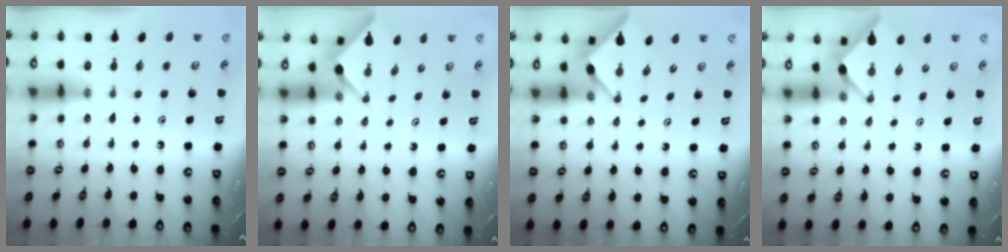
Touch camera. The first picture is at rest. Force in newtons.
{"total": 2.5, "press": 2.5, "slide": 0.3}
{"total": 4.0, "press": 3.9, "slide": 0.4}
{"total": 2.5, "press": 2.4, "slide": 0.3}